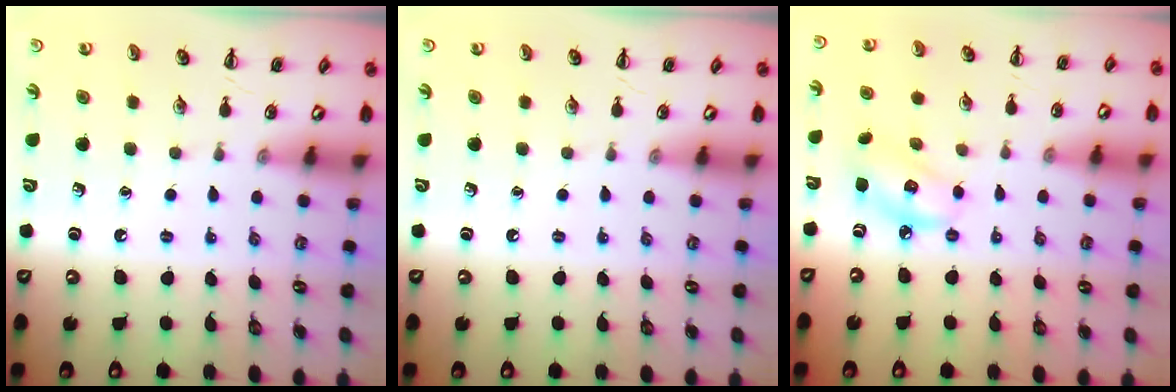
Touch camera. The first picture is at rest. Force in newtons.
{"total": 0.0}
{"total": 6.3, "press": 6.1, "slide": 1.2}